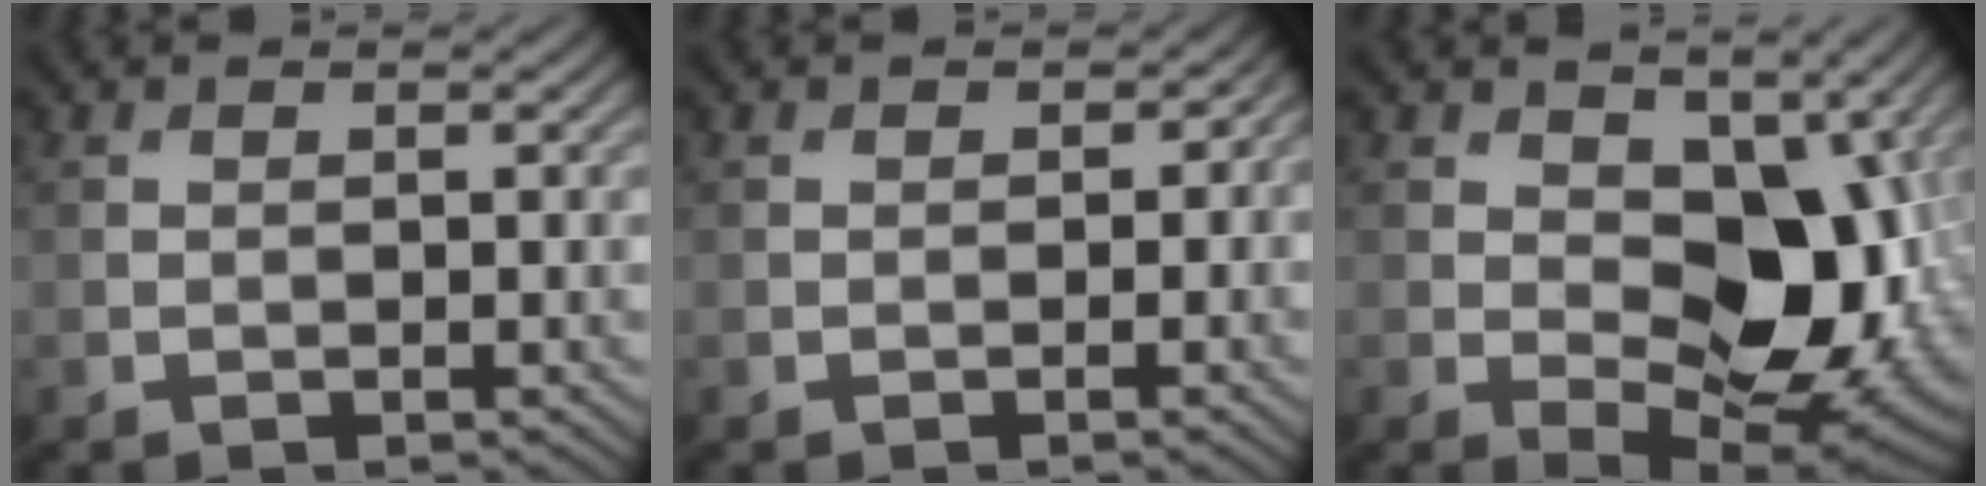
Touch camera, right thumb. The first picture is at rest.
{"total": 0.9, "force": [-0.2, 0.8, 0.2], "torque": [0.000, -0.008, -0.004]}
{"total": 13.0, "force": [1.0, 7.9, 10.3], "torque": [-0.142, -0.015, 0.020]}